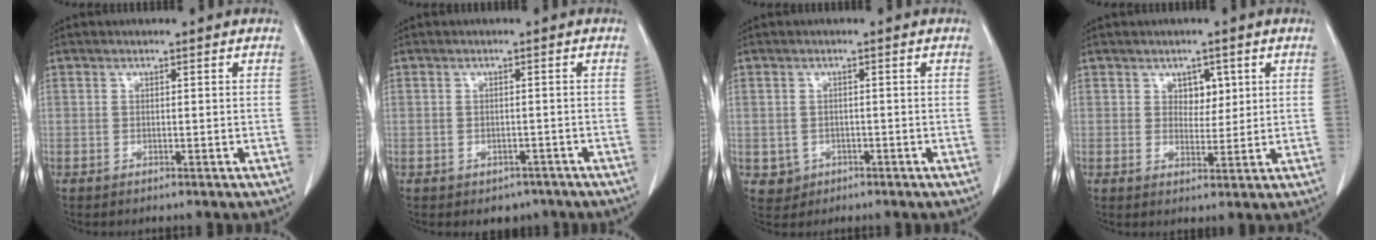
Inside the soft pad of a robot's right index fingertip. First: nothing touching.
{"total": 2.9, "force": [-1.9, 2.1, 0.6], "torque": [-0.001, 0.007, -0.020]}
{"total": 2.7, "force": [-0.9, 2.5, 0.4], "torque": [-0.001, 0.007, -0.007]}
{"total": 3.2, "force": [1.4, 2.1, 2.0], "torque": [-0.022, 0.001, 0.023]}